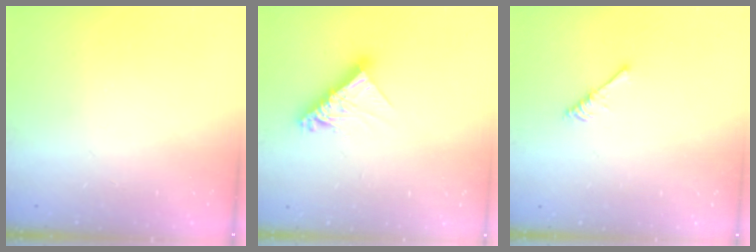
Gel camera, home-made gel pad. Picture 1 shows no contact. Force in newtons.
{"total": 11.5, "press": 11.4, "slide": 1.1}
{"total": 2.9, "press": 2.9, "slide": 0.5}